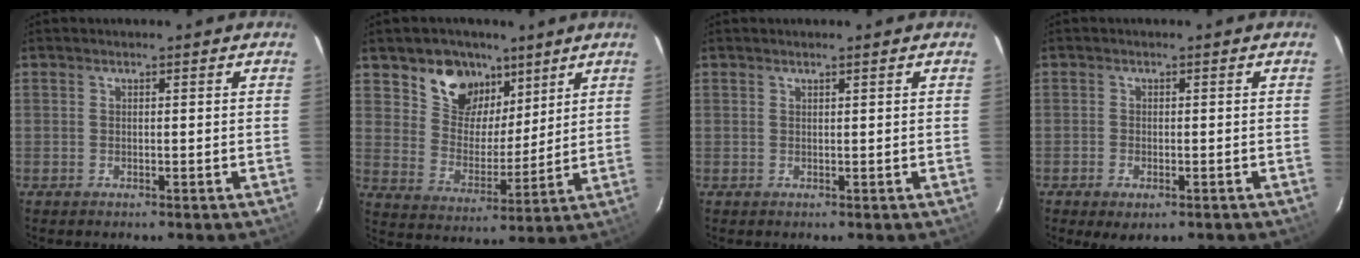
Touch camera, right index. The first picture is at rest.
{"total": 12.0, "force": [7.7, 8.3, 4.1], "torque": [-0.079, 0.004, 0.139]}
{"total": 0.6, "force": [0.5, -0.2, 0.3], "torque": [-0.010, -0.004, 0.007]}
{"total": 3.5, "force": [-1.9, 1.9, 2.3], "torque": [-0.052, -0.012, -0.031]}